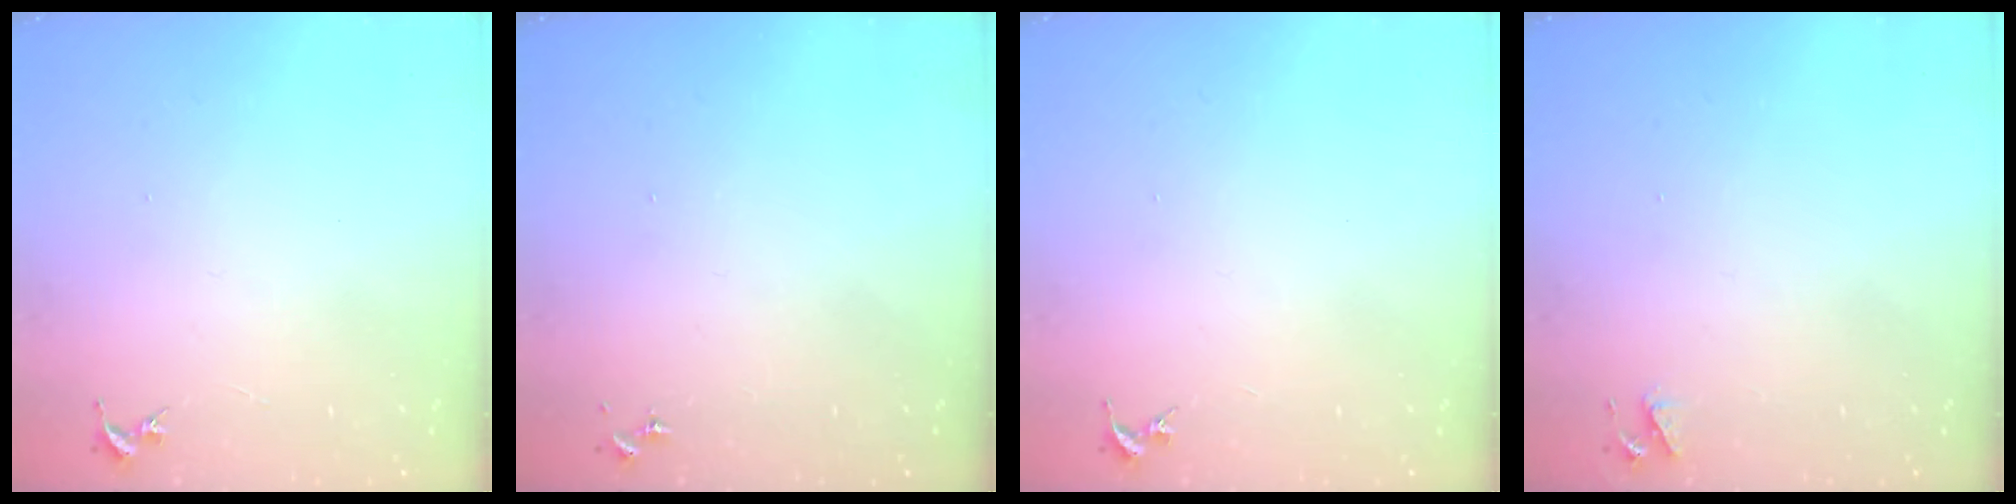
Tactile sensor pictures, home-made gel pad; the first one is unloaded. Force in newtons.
{"total": 0.0}
{"total": 0.0}
{"total": 4.1, "press": 4.0, "slide": 0.7}